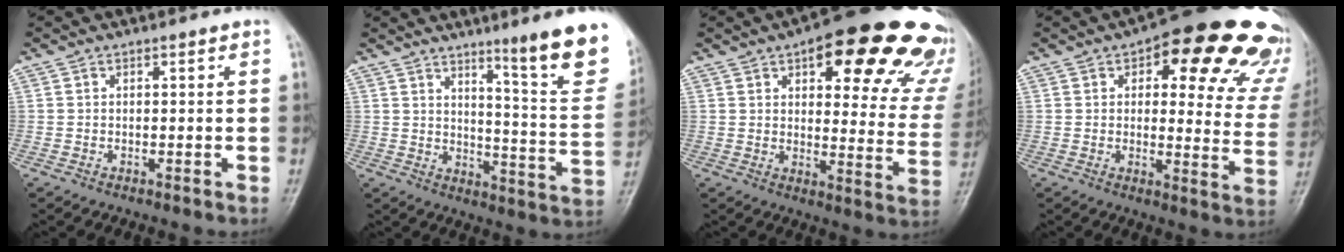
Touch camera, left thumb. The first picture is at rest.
{"total": 17.4, "force": [10.8, 1.5, 13.6], "torque": [-0.147, -0.077, 0.149]}
{"total": 26.6, "force": [16.4, 9.6, 18.7], "torque": [-0.190, -0.053, 0.195]}
{"total": 23.5, "force": [14.0, 9.5, 16.3], "torque": [-0.147, -0.043, 0.155]}